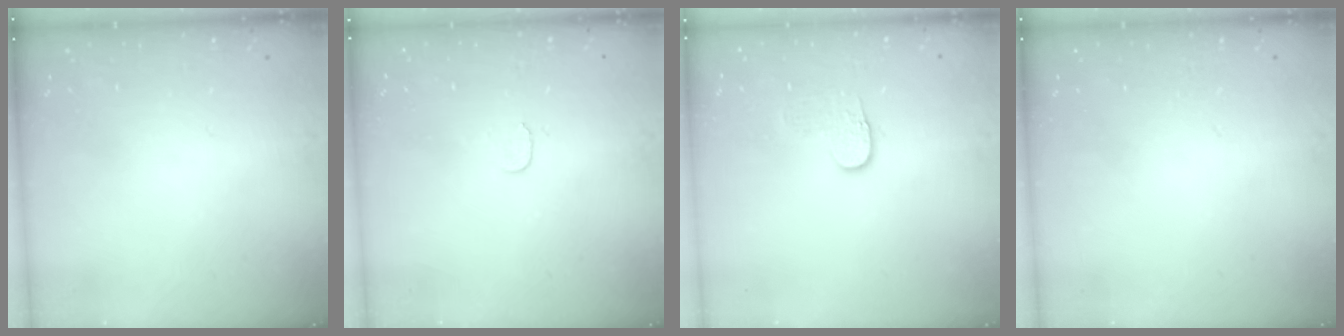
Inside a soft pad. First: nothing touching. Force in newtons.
{"total": 3.9, "press": 3.9, "slide": 0.3}
{"total": 3.6, "press": 3.6, "slide": 0.4}
{"total": 0.0}